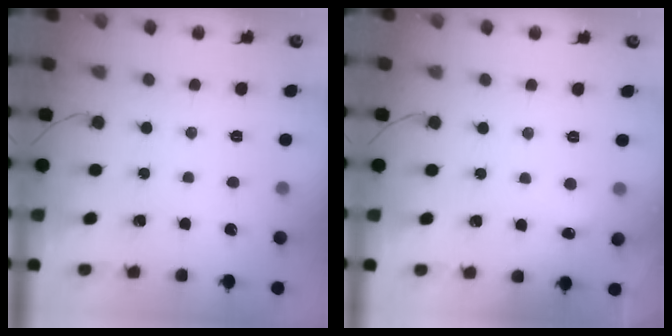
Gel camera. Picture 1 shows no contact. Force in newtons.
{"total": 4.7, "press": 4.6, "slide": 1.3}